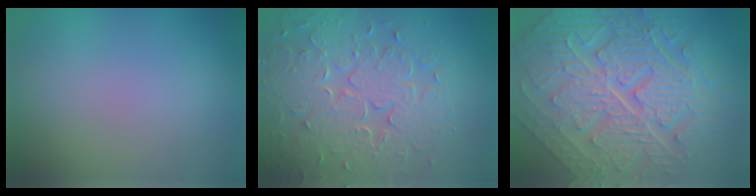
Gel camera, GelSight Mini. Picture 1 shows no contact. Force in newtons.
{"total": 8.7, "press": 6.4, "slide": 6.0}
{"total": 11.6, "press": 7.8, "slide": 8.6}